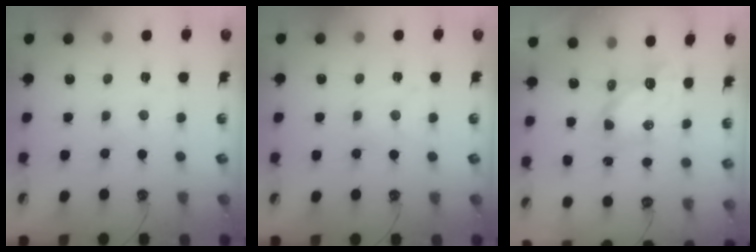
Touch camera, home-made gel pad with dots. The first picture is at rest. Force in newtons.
{"total": 2.4, "press": 2.3, "slide": 0.5}
{"total": 8.7, "press": 8.6, "slide": 0.8}